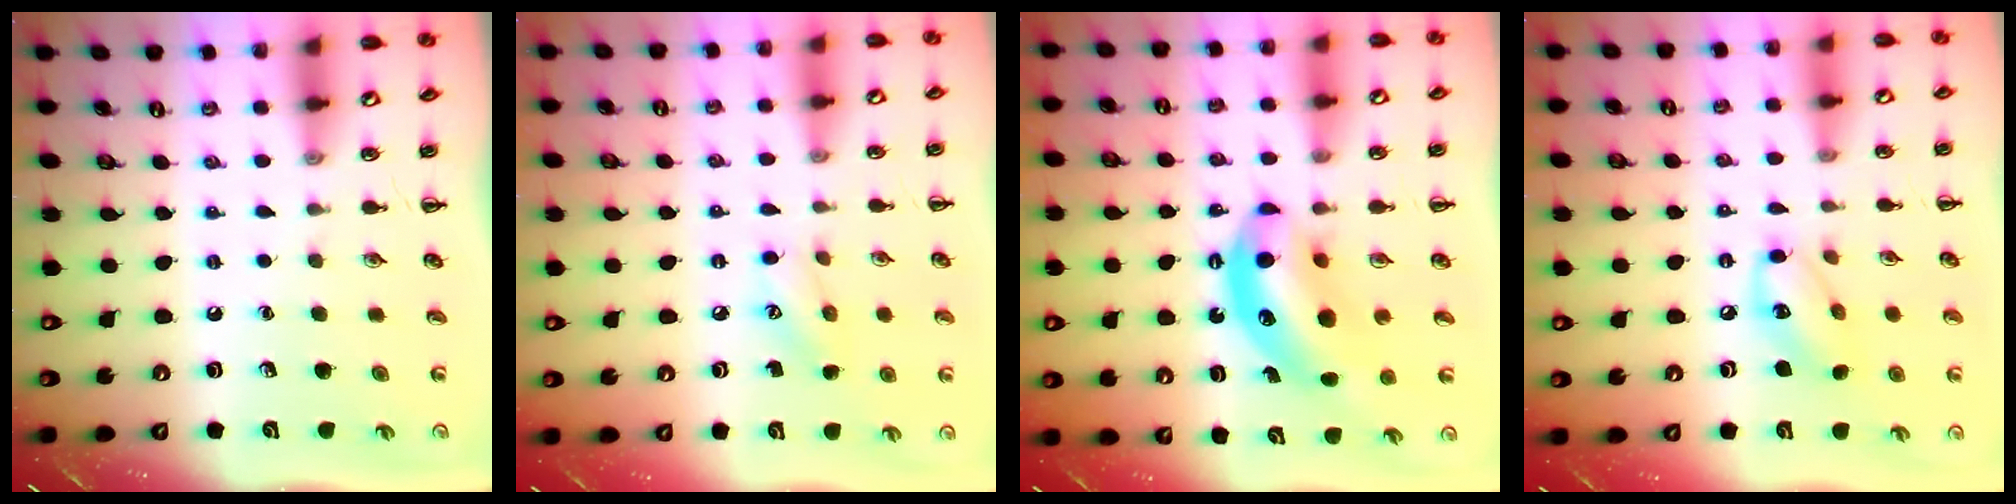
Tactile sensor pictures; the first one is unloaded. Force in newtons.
{"total": 7.6, "press": 7.4, "slide": 1.4}
{"total": 11.9, "press": 11.5, "slide": 3.2}
{"total": 11.1, "press": 11.0, "slide": 1.2}